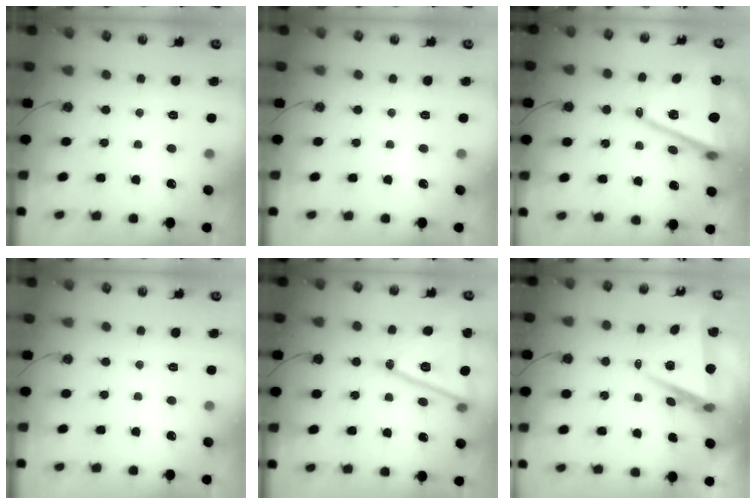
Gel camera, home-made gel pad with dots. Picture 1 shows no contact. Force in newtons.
{"total": 0.0}
{"total": 15.8, "press": 15.3, "slide": 3.9}
{"total": 0.0}
{"total": 18.6, "press": 18.3, "slide": 3.3}
{"total": 7.3, "press": 5.8, "slide": 4.4}